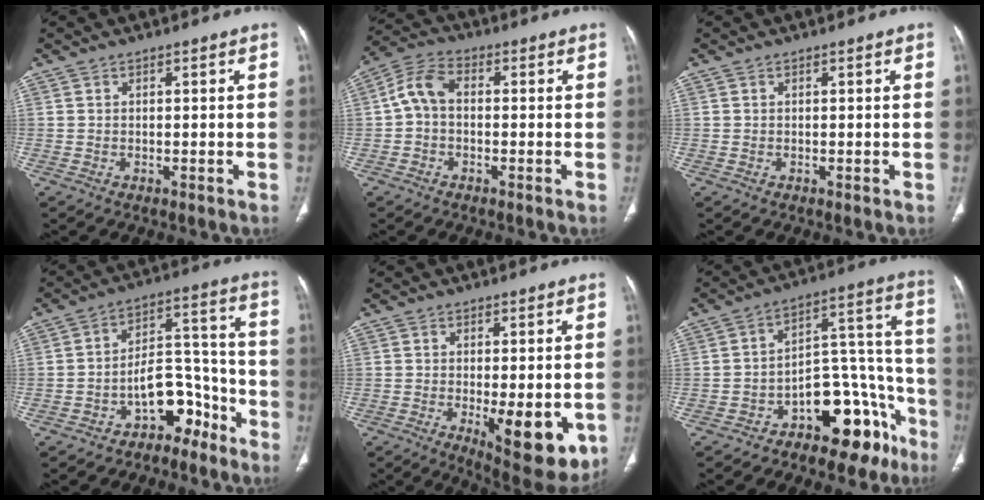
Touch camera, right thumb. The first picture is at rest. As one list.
[{"total": 6.4, "force": [-0.2, 4.3, 4.7], "torque": [-0.087, 0.021, -0.015]}, {"total": 0.0}, {"total": 9.8, "force": [-6.2, 5.8, 4.8], "torque": [-0.040, 0.098, -0.102]}, {"total": 12.2, "force": [-2.7, 4.5, 11.0], "torque": [-0.137, -0.025, -0.024]}, {"total": 17.1, "force": [-10.4, 8.5, 10.7], "torque": [-0.077, 0.129, -0.152]}]